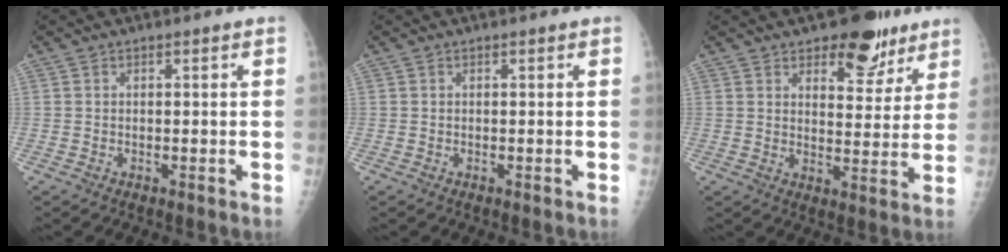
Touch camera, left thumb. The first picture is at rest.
{"total": 0.0}
{"total": 10.9, "force": [7.2, 5.6, 5.9], "torque": [-0.035, -0.039, 0.101]}